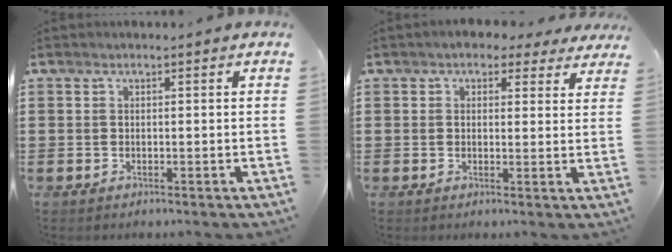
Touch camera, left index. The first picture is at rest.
{"total": 2.8, "force": [2.1, 1.5, 1.0], "torque": [-0.021, 0.002, 0.036]}